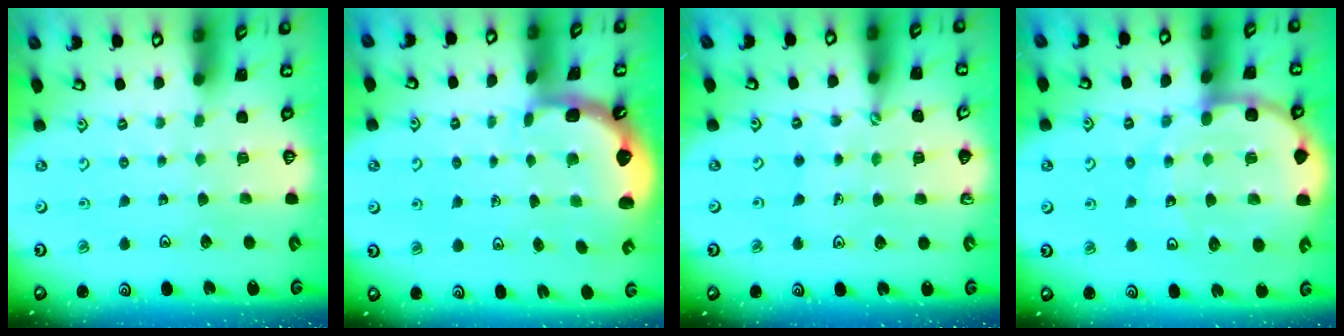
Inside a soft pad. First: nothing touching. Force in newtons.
{"total": 2.4, "press": 1.7, "slide": 1.6}
{"total": 1.2, "press": 1.2, "slide": 0.2}
{"total": 13.7, "press": 13.4, "slide": 3.0}